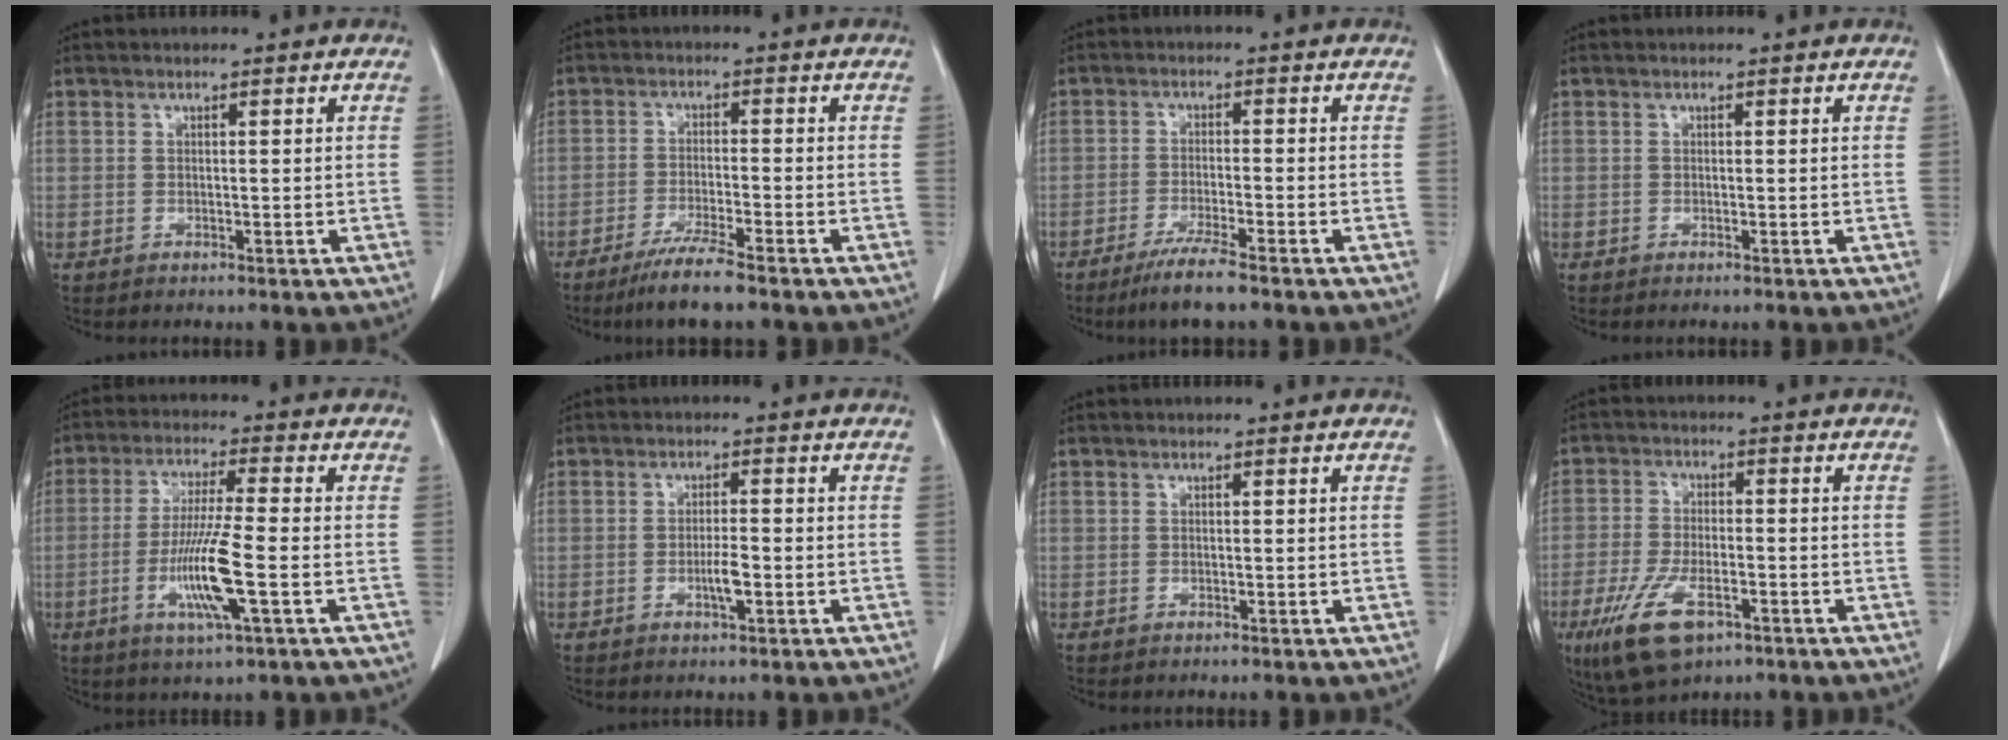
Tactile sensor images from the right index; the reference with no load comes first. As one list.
[{"total": 6.5, "force": [-5.0, -0.3, 4.2], "torque": [-0.075, -0.018, -0.090]}, {"total": 5.9, "force": [-4.4, -0.2, 3.9], "torque": [-0.070, -0.015, -0.079]}, {"total": 0.0}, {"total": 10.1, "force": [-2.8, -0.1, 9.7], "torque": [-0.193, -0.015, -0.056]}, {"total": 3.1, "force": [-1.0, 0.4, 2.9], "torque": [-0.054, -0.001, -0.016]}, {"total": 0.0}, {"total": 9.8, "force": [-5.1, 4.0, 7.3], "torque": [-0.153, -0.014, -0.084]}]